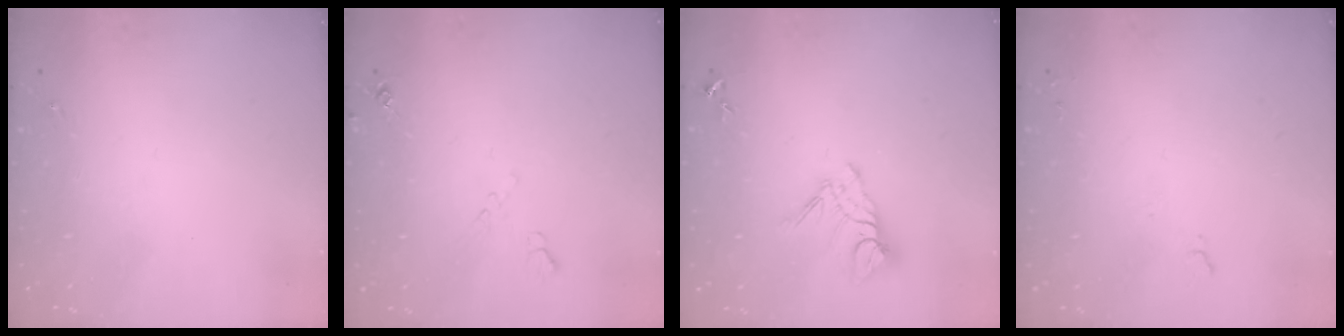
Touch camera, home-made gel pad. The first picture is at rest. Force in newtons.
{"total": 6.2, "press": 6.2, "slide": 1.0}
{"total": 10.9, "press": 10.8, "slide": 0.9}
{"total": 5.1, "press": 5.1, "slide": 0.6}